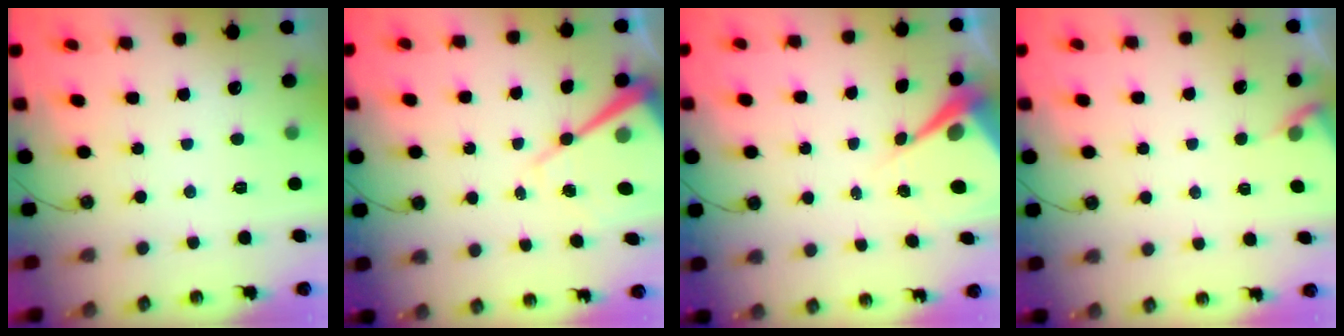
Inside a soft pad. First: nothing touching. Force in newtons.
{"total": 12.4, "press": 12.3, "slide": 1.2}
{"total": 7.1, "press": 7.0, "slide": 0.7}
{"total": 3.4, "press": 3.4, "slide": 0.4}